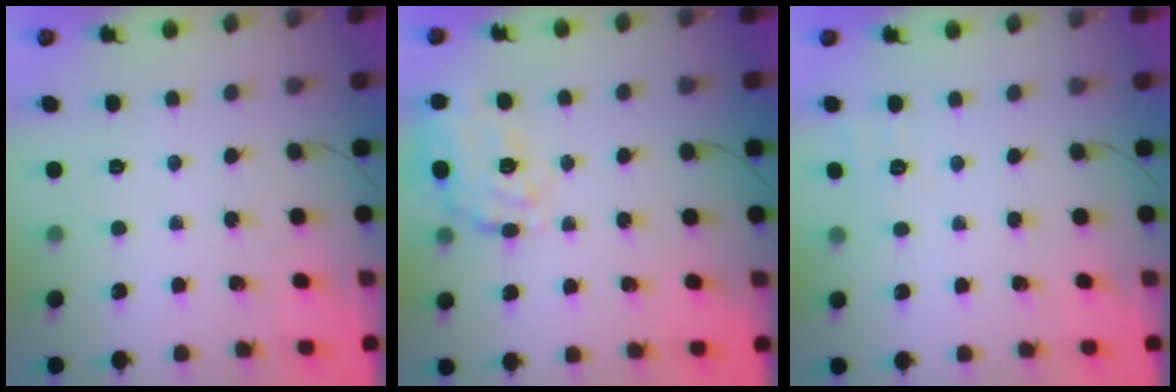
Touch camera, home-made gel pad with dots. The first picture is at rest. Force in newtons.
{"total": 20.2, "press": 20.1, "slide": 2.2}
{"total": 2.3, "press": 1.5, "slide": 1.8}